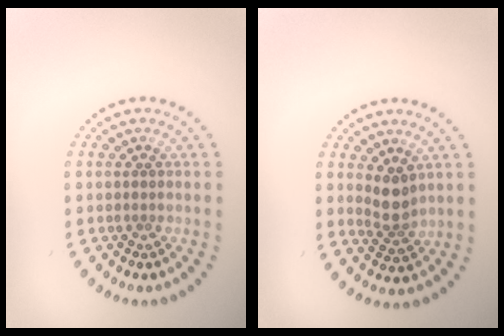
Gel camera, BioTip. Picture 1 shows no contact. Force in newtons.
{"total": 2.5, "press": 2.1, "slide": 1.4}